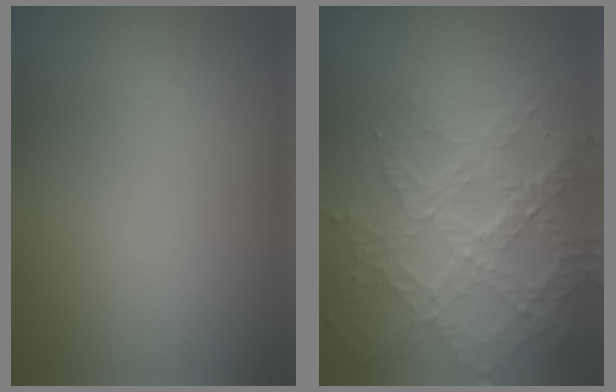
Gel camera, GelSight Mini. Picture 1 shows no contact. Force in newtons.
{"total": 7.2, "press": 5.0, "slide": 5.1}